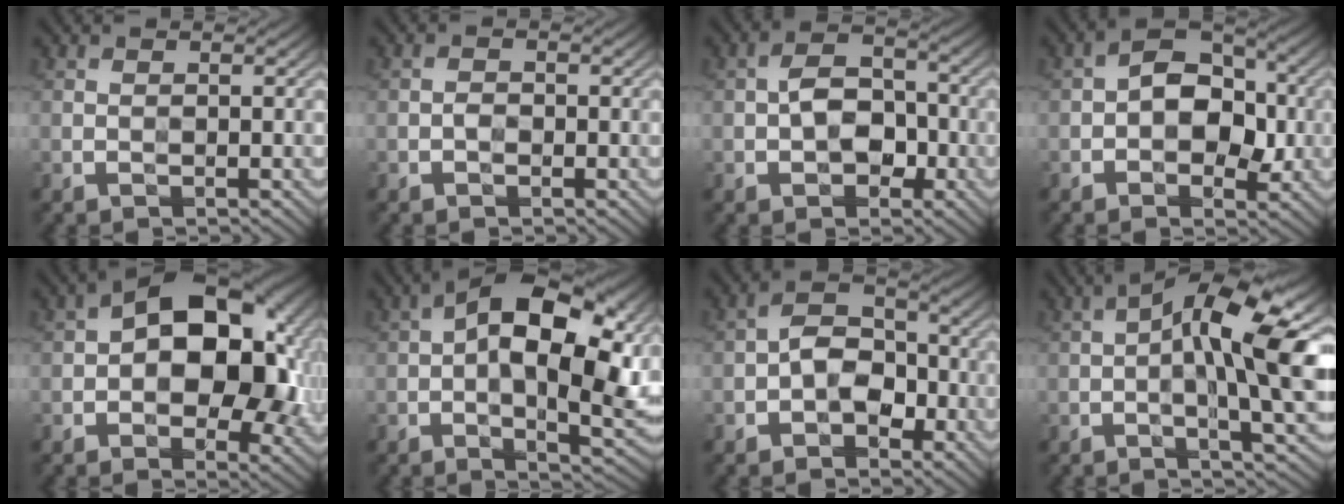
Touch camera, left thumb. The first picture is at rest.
{"total": 1.0, "force": [-0.5, 0.6, 0.6], "torque": [-0.011, 0.001, -0.011]}
{"total": 5.5, "force": [-1.4, 3.6, 4.0], "torque": [-0.066, 0.006, -0.031]}
{"total": 7.9, "force": [-0.5, 5.1, 6.0], "torque": [-0.084, 0.010, -0.020]}
{"total": 15.5, "force": [1.5, 9.3, 12.4], "torque": [-0.169, 0.012, 0.020]}
{"total": 16.4, "force": [2.0, 8.2, 14.0], "torque": [-0.207, 0.012, 0.017]}
{"total": 6.0, "force": [-2.0, 3.9, 4.1], "torque": [-0.063, 0.012, -0.045]}
{"total": 12.8, "force": [0.3, 3.7, 12.2], "torque": [-0.189, 0.015, -0.004]}